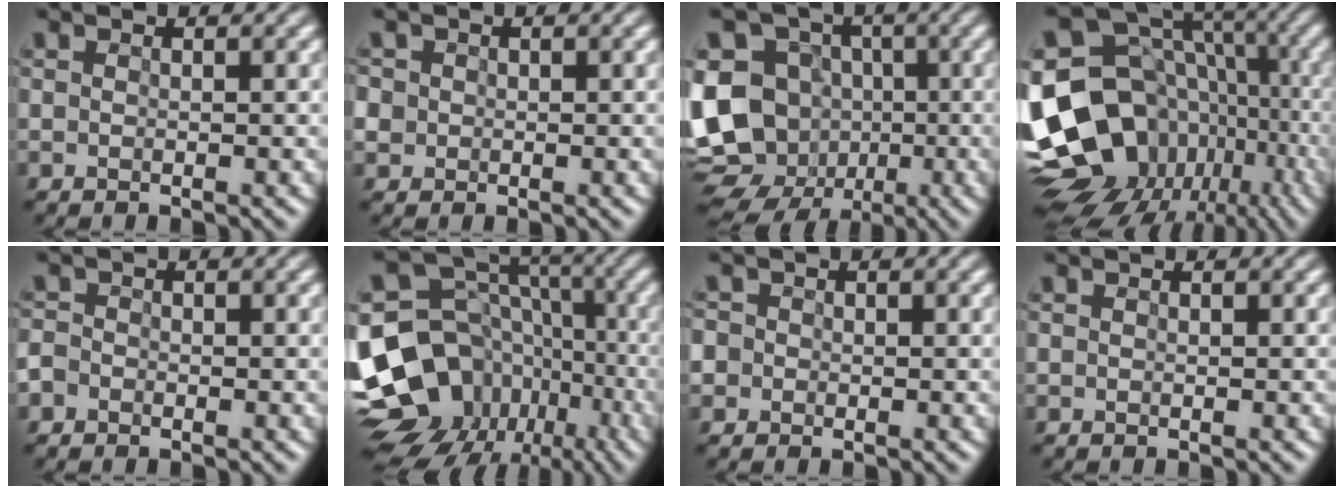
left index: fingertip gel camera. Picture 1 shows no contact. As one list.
[{"total": 5.7, "force": [-0.2, 5.4, 1.9], "torque": [-0.059, 0.024, -0.027]}, {"total": 14.3, "force": [-3.5, 12.2, 6.6], "torque": [-0.160, -0.010, -0.053]}, {"total": 17.6, "force": [-5.0, 13.9, 9.7], "torque": [-0.206, 0.008, -0.044]}, {"total": 2.6, "force": [-1.7, 1.8, 0.5], "torque": [-0.010, 0.004, -0.036]}, {"total": 16.8, "force": [-6.7, 13.4, 7.7], "torque": [-0.177, -0.008, -0.077]}, {"total": 4.3, "force": [-1.1, 4.0, 1.1], "torque": [-0.030, 0.019, -0.044]}, {"total": 0.0}]